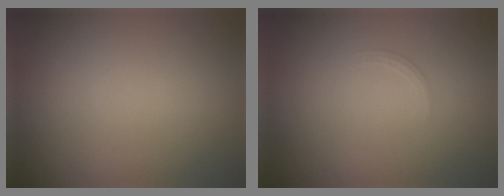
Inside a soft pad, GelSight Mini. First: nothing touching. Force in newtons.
{"total": 0.7, "press": 0.7, "slide": 0.1}